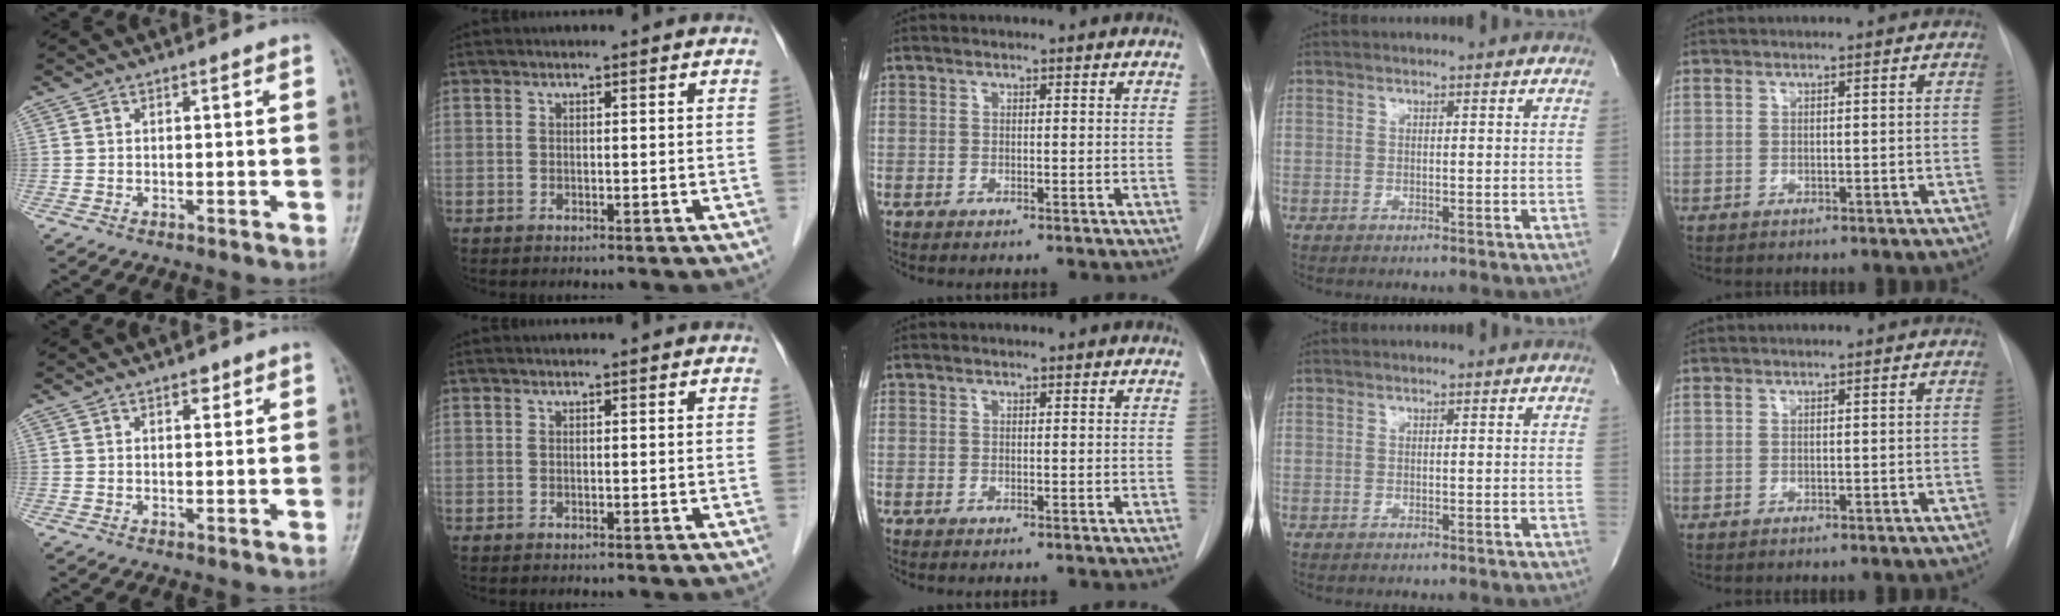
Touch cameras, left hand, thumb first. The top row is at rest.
{"thumb": {"total": 1.9, "force": [1.2, 1.0, 1.1], "torque": [-0.007, -0.005, 0.016]}, "index": {"total": 0.5, "force": [0.5, 0.0, 0.2], "torque": [-0.005, 0.009, 0.007]}}